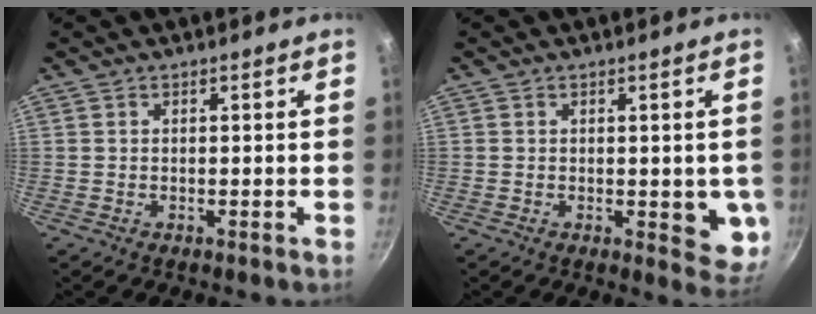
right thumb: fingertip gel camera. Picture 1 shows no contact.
{"total": 6.4, "force": [-0.5, 3.4, 5.4], "torque": [-0.042, -0.013, -0.006]}